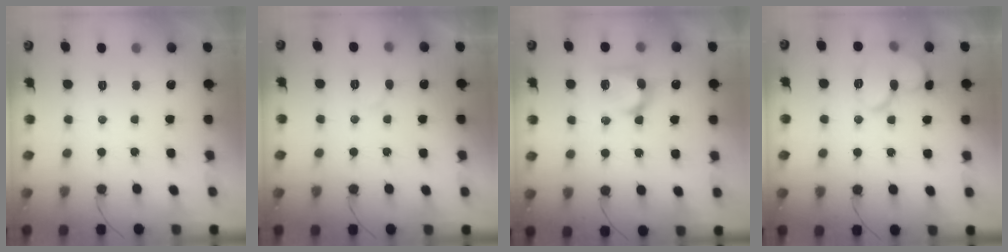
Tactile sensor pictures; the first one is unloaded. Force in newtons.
{"total": 5.8, "press": 5.8, "slide": 0.7}
{"total": 10.6, "press": 10.6, "slide": 0.2}
{"total": 10.8, "press": 10.8, "slide": 0.3}